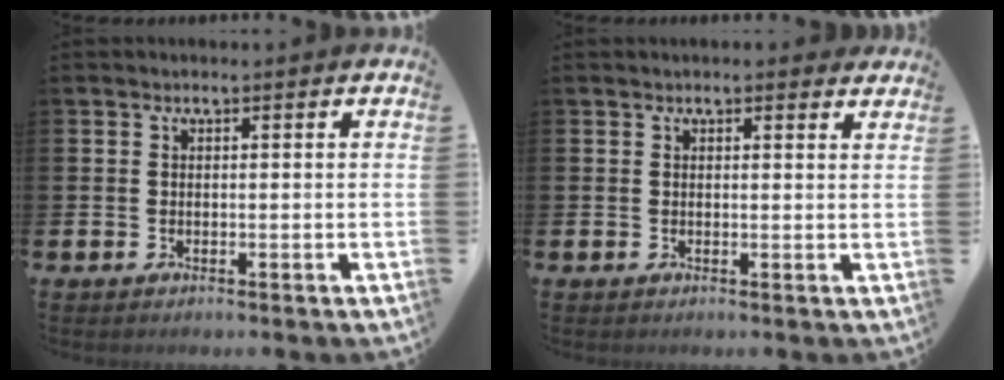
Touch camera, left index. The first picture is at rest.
{"total": 1.1, "force": [1.1, 0.2, 0.1], "torque": [-0.001, 0.001, 0.020]}